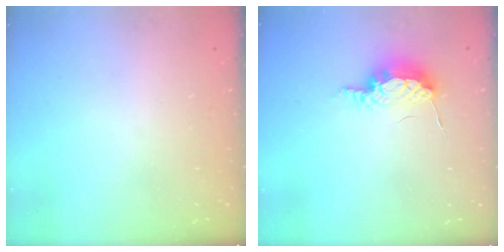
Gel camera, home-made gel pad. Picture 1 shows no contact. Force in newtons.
{"total": 7.5, "press": 7.5, "slide": 0.9}